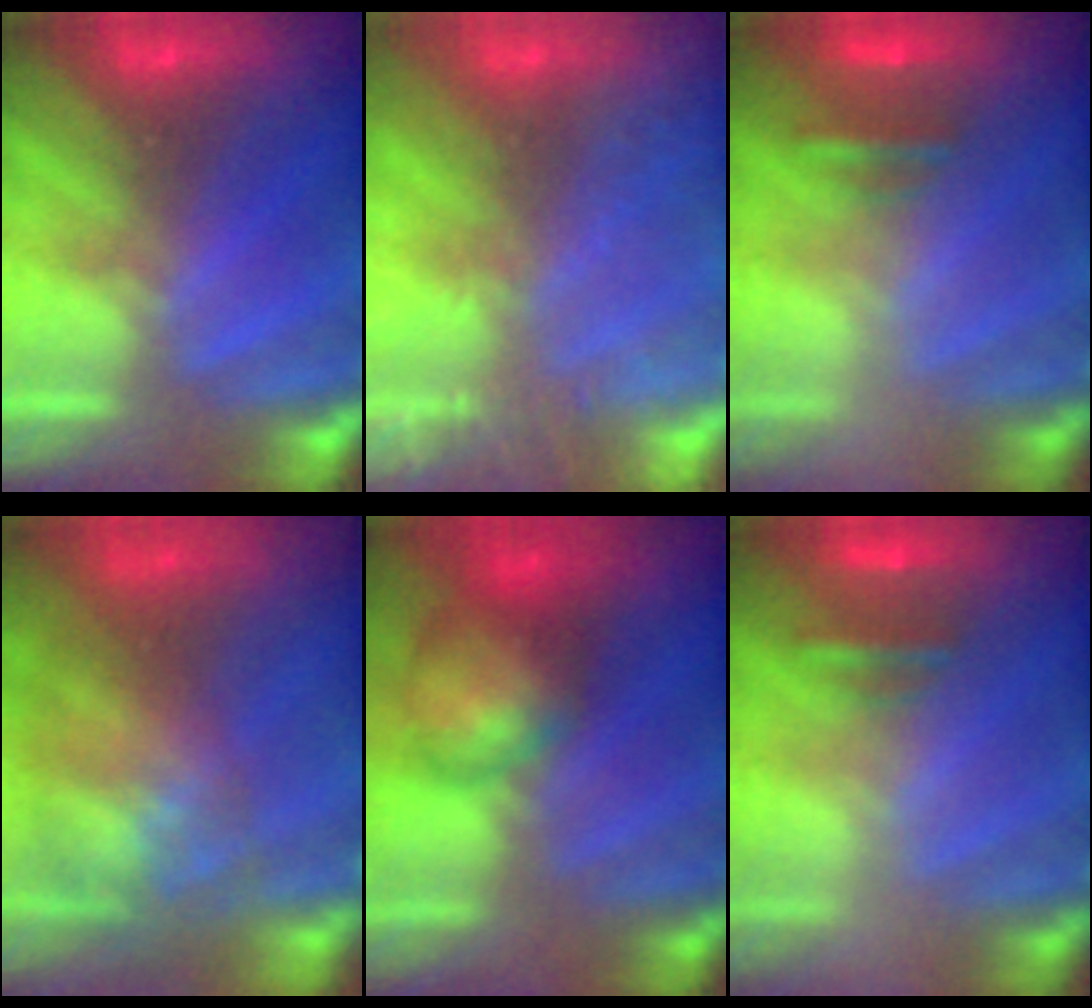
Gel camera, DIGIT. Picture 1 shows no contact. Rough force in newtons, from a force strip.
{"total": 5.8}
{"total": 2.5}
{"total": 5.9}
{"total": 8.6}
{"total": 2.5}